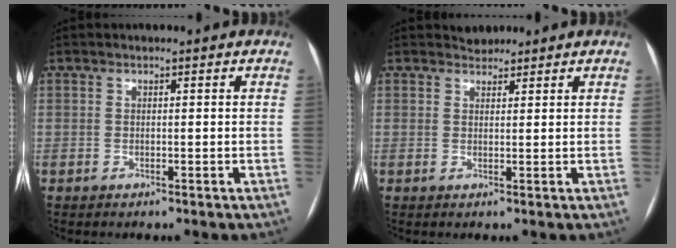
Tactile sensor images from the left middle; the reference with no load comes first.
{"total": 1.6, "force": [1.5, 0.6, -0.2], "torque": [0.002, 0.006, 0.023]}